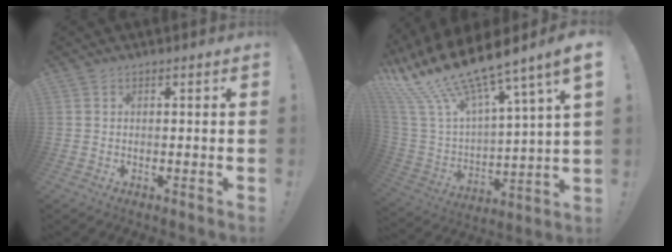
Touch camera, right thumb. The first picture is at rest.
{"total": 18.0, "force": [14.5, 4.8, 9.7], "torque": [-0.189, -0.105, 0.258]}